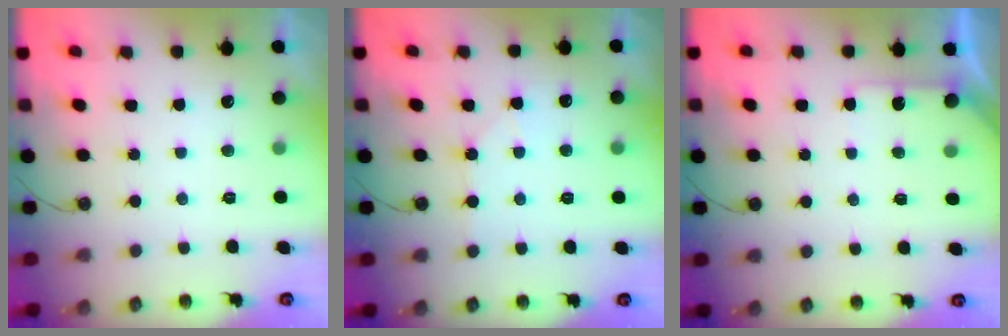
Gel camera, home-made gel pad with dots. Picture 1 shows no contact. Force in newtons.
{"total": 4.9, "press": 4.8, "slide": 0.8}
{"total": 6.1, "press": 6.1, "slide": 0.4}